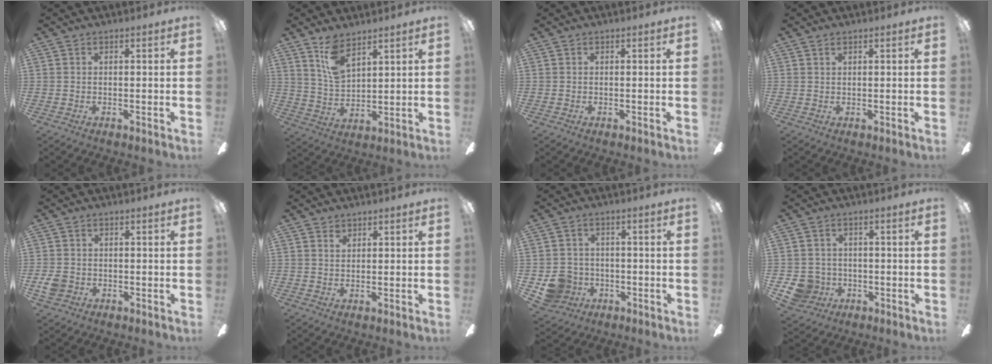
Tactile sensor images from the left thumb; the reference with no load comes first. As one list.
[{"total": 9.2, "force": [6.5, 4.0, 5.1], "torque": [-0.110, -0.021, 0.122]}, {"total": 0.0}, {"total": 1.1, "force": [0.6, 0.6, 0.6], "torque": [-0.014, 0.003, 0.011]}, {"total": 3.5, "force": [-0.9, 2.9, 1.7], "torque": [-0.026, 0.003, -0.018]}, {"total": 1.8, "force": [1.3, 1.0, 0.6], "torque": [-0.006, -0.003, 0.024]}, {"total": 7.6, "force": [-2.4, 7.0, 1.8], "torque": [-0.053, 0.019, -0.042]}, {"total": 6.3, "force": [-1.7, 5.8, 1.5], "torque": [-0.046, 0.012, -0.029]}]